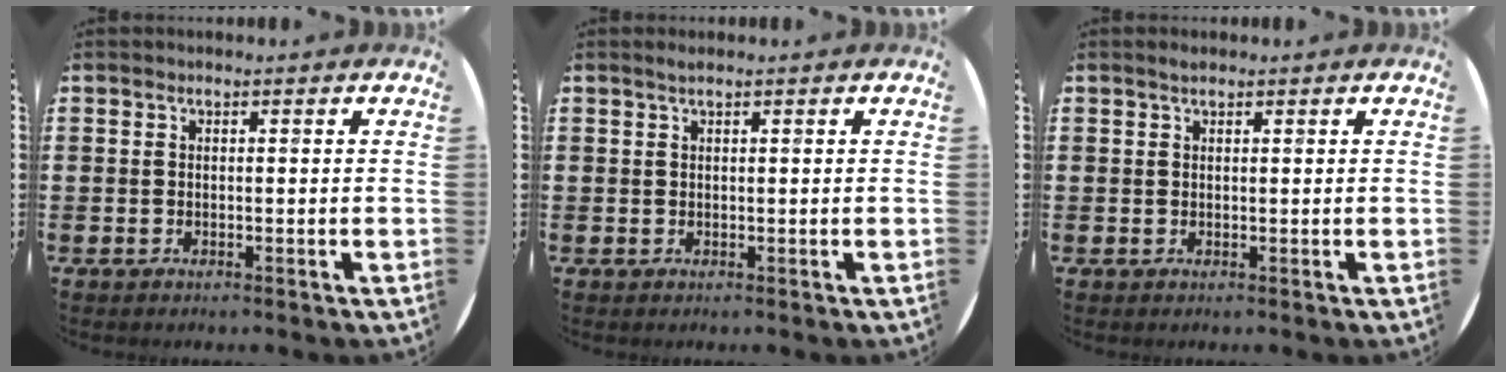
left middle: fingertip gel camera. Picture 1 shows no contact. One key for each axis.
{"total": 0.7, "fx": 0.5, "fy": 0.0, "fz": 0.4, "tx": -0.008, "ty": 0.002, "tz": 0.009}
{"total": 0.7, "fx": 0.6, "fy": 0.1, "fz": 0.3, "tx": -0.007, "ty": 0.001, "tz": 0.010}